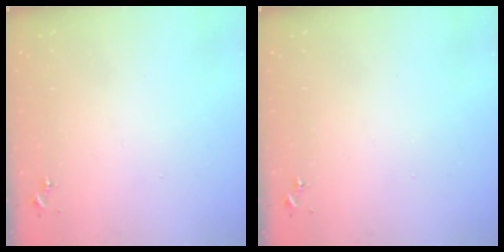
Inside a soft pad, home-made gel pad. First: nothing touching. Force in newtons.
{"total": 0.0}